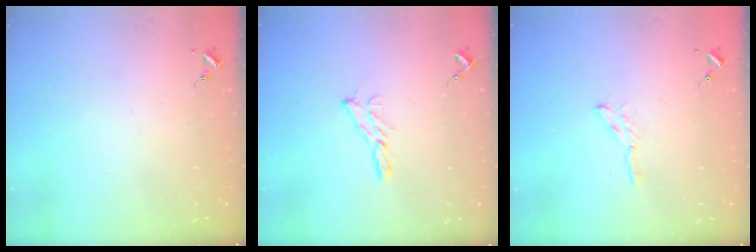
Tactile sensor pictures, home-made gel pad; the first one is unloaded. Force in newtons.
{"total": 6.9, "press": 6.9, "slide": 0.3}
{"total": 2.9, "press": 2.9, "slide": 0.3}